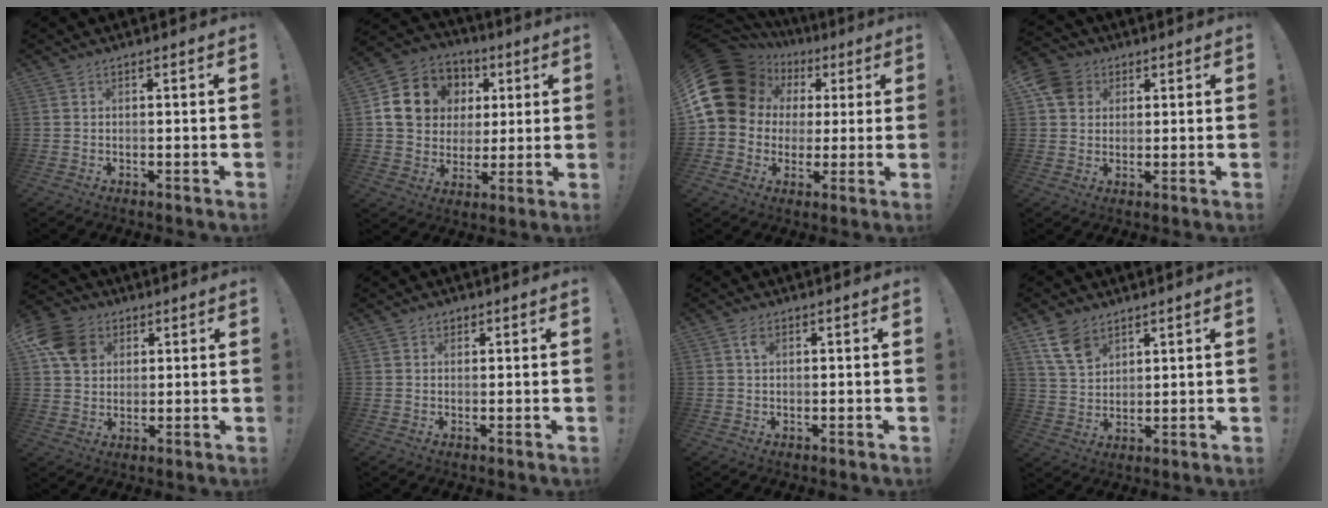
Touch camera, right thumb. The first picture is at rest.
{"total": 15.5, "force": [4.4, 13.2, 6.7], "torque": [-0.099, -0.004, 0.103]}
{"total": 19.3, "force": [5.8, 15.6, 9.9], "torque": [-0.175, -0.023, 0.133]}
{"total": 7.5, "force": [3.0, 6.2, 2.8], "torque": [-0.046, -0.005, 0.063]}
{"total": 11.3, "force": [4.5, 8.9, 5.3], "torque": [-0.094, -0.013, 0.091]}
{"total": 1.3, "force": [0.8, 1.0, 0.4], "torque": [0.006, -0.007, 0.011]}
{"total": 2.3, "force": [1.0, 1.2, 1.7], "torque": [-0.024, -0.003, 0.015]}
{"total": 9.8, "force": [6.3, 5.8, 4.8], "torque": [-0.090, -0.027, 0.125]}